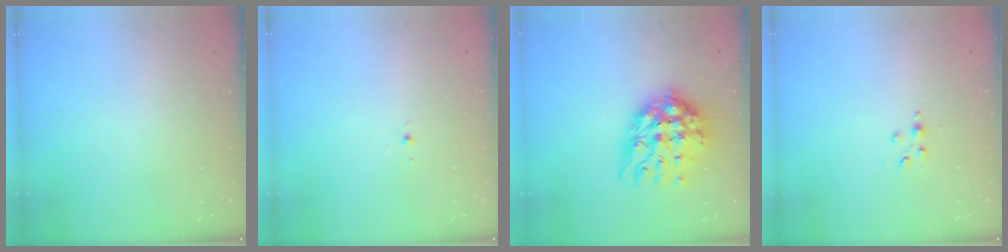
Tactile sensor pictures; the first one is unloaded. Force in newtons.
{"total": 2.9, "press": 2.8, "slide": 0.8}
{"total": 17.7, "press": 17.6, "slide": 1.4}
{"total": 2.8, "press": 2.8, "slide": 0.4}